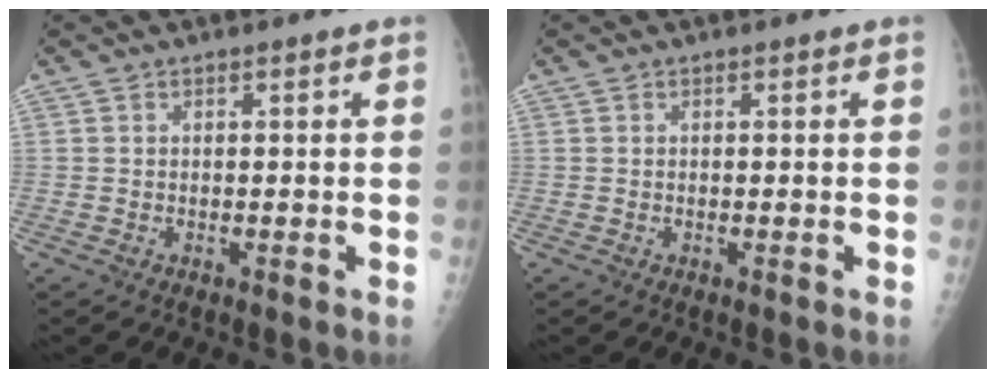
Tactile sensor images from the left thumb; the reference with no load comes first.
{"total": 0.0}